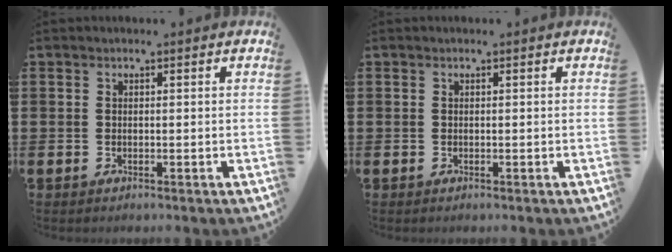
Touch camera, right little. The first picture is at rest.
{"total": 0.0}